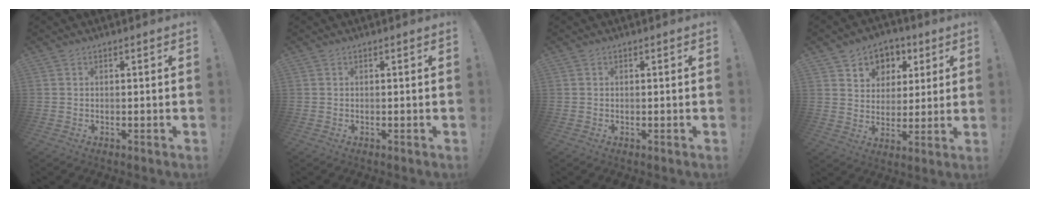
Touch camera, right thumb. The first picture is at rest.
{"total": 0.0}
{"total": 0.0}
{"total": 7.9, "force": [3.5, 6.9, 1.6], "torque": [-0.013, -0.030, 0.069]}